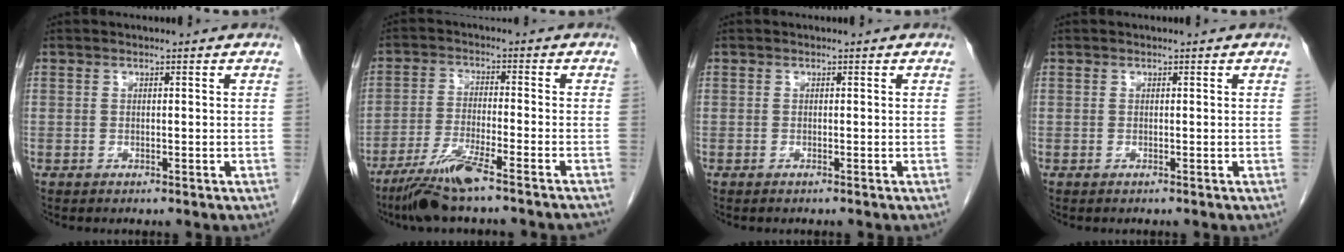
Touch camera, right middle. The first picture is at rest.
{"total": 10.4, "force": [-8.2, 0.0, 6.5], "torque": [-0.108, -0.025, -0.140]}
{"total": 0.0}
{"total": 0.0}